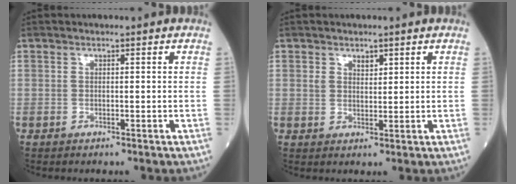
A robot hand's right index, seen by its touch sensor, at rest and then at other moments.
{"total": 2.1, "force": [1.3, 1.2, 1.0], "torque": [-0.015, 0.001, 0.024]}